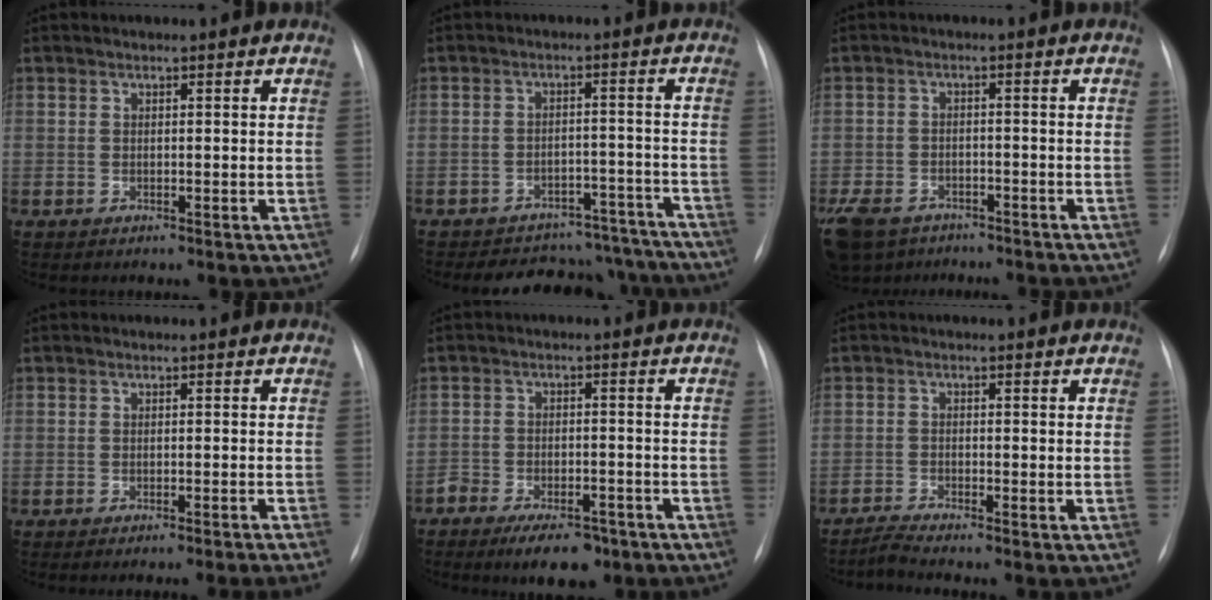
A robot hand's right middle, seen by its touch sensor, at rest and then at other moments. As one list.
[{"total": 15.2, "force": [-14.1, 5.3, 2.6], "torque": [-0.023, 0.033, -0.168]}, {"total": 12.9, "force": [-9.6, 7.0, 5.1], "torque": [-0.138, -0.012, -0.138]}, {"total": 6.4, "force": [-5.4, -1.8, 2.9], "torque": [-0.010, -0.005, -0.069]}, {"total": 7.5, "force": [-5.6, 3.2, 4.0], "torque": [-0.062, 0.004, -0.086]}, {"total": 2.2, "force": [-2.0, -1.0, 0.0], "torque": [-0.010, -0.015, -0.042]}]